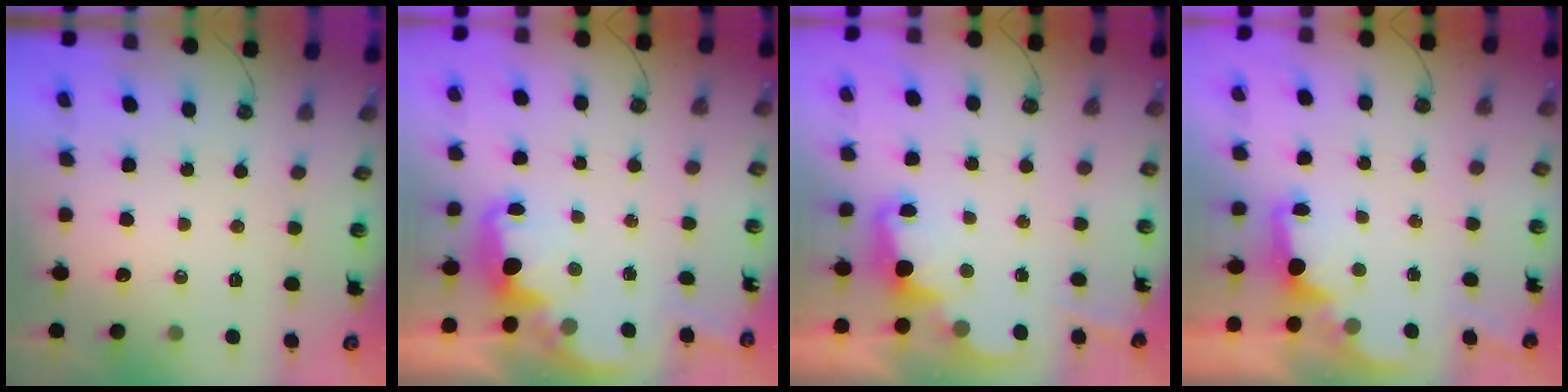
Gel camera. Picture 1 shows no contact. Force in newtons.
{"total": 2.9, "press": 2.9, "slide": 0.5}
{"total": 2.5, "press": 2.5, "slide": 0.6}
{"total": 2.1, "press": 1.9, "slide": 0.8}